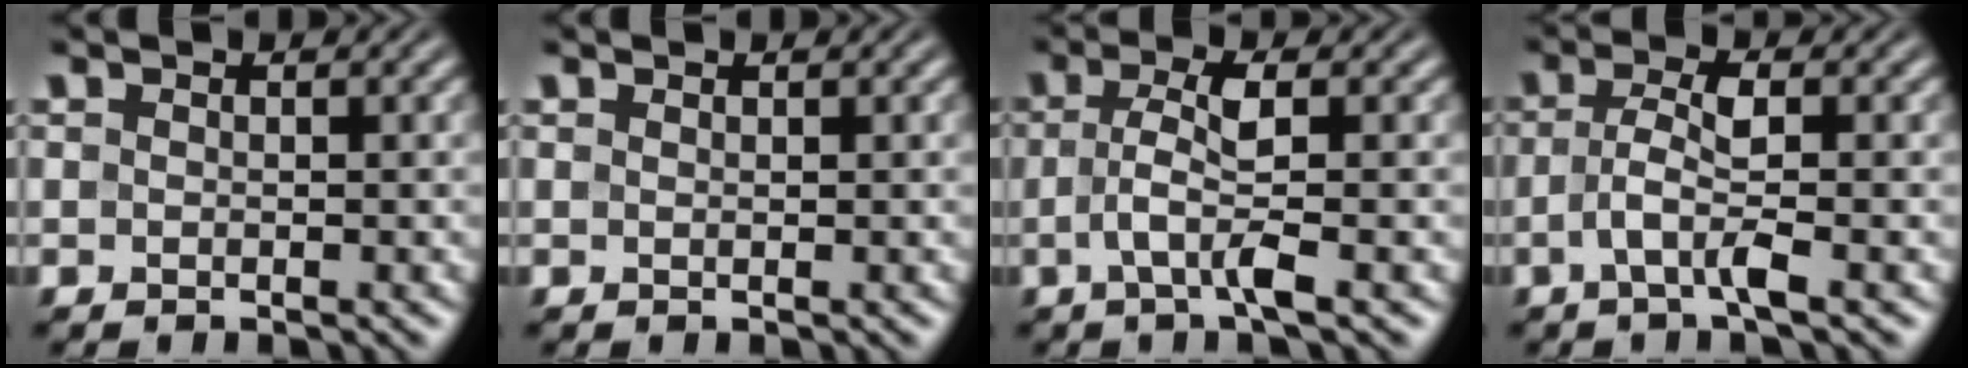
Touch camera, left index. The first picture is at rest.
{"total": 0.0}
{"total": 3.3, "force": [-0.4, 0.5, 3.3], "torque": [-0.066, 0.003, -0.009]}
{"total": 3.1, "force": [-0.7, 0.5, 2.9], "torque": [-0.061, 0.007, -0.018]}